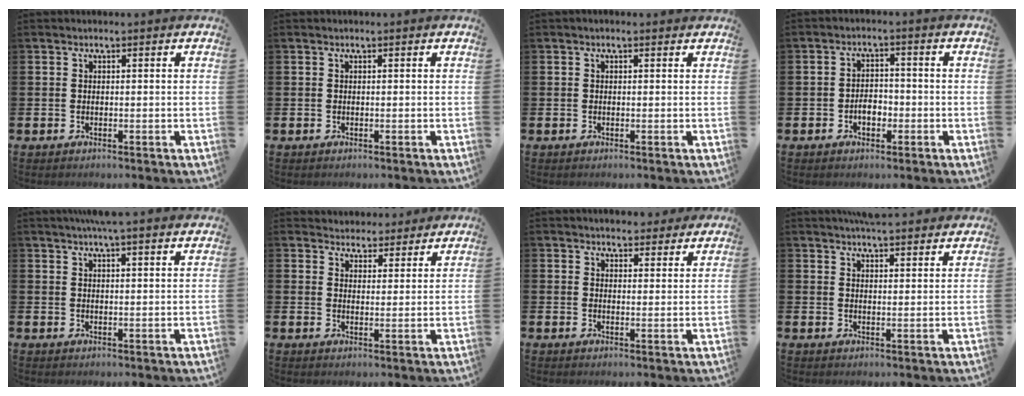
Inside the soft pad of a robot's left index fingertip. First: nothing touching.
{"total": 0.0}
{"total": 0.0}
{"total": 2.9, "force": [-1.0, 1.8, 2.0], "torque": [-0.030, 0.001, -0.024]}
{"total": 4.2, "force": [3.9, -0.3, 1.6], "torque": [-0.029, -0.014, 0.068]}
{"total": 4.0, "force": [3.8, 1.1, -0.4], "torque": [-0.004, -0.025, 0.068]}
{"total": 3.8, "force": [3.7, 0.9, -0.2], "torque": [0.006, -0.019, 0.067]}
{"total": 4.9, "force": [4.8, 0.3, 0.8], "torque": [-0.022, -0.020, 0.088]}